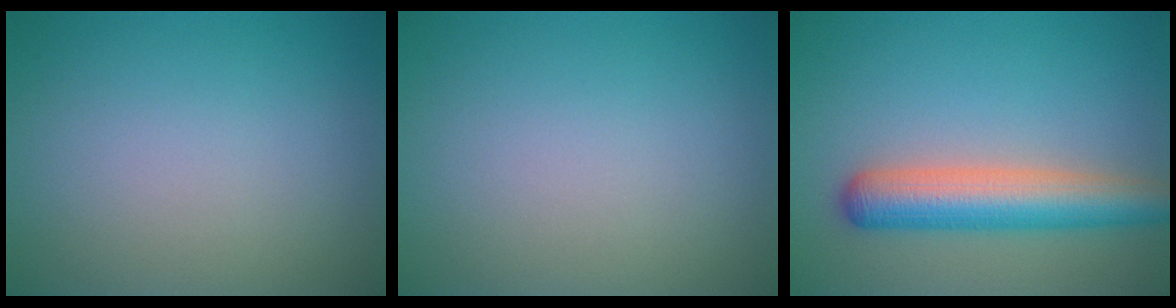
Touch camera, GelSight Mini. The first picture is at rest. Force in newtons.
{"total": 0.0}
{"total": 6.0, "press": 6.0, "slide": 0.3}